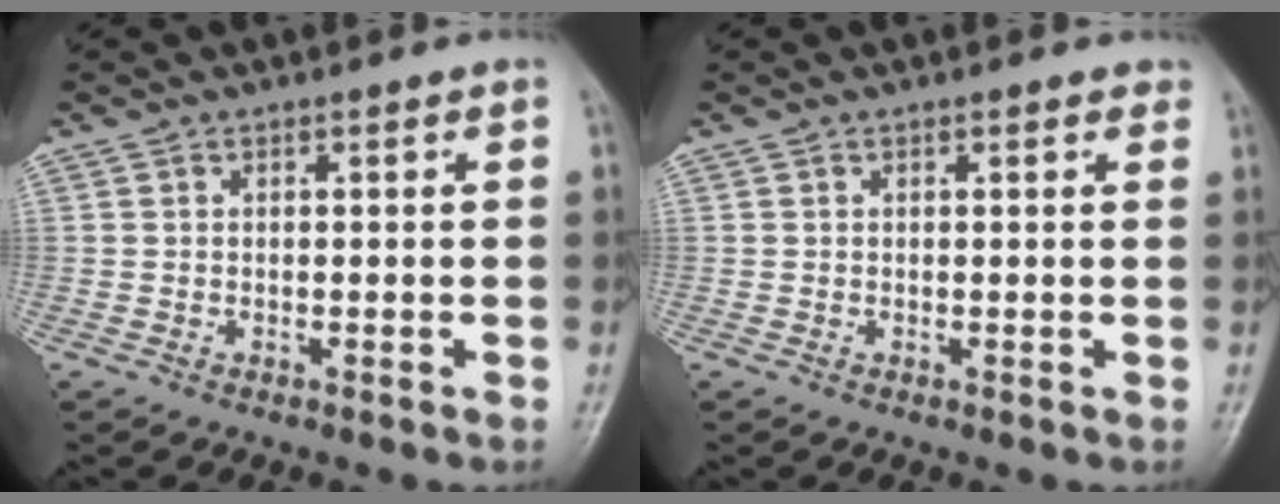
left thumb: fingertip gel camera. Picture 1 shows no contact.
{"total": 1.2, "force": [0.8, 0.5, 0.8], "torque": [-0.006, -0.001, 0.005]}